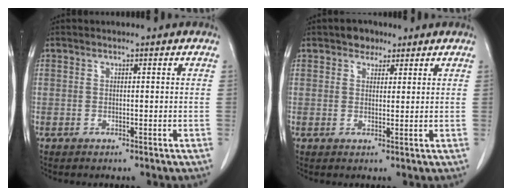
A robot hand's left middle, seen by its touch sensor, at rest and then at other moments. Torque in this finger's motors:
{"motor_torque": [0.15, -0.14, -0.11, 0.01]}